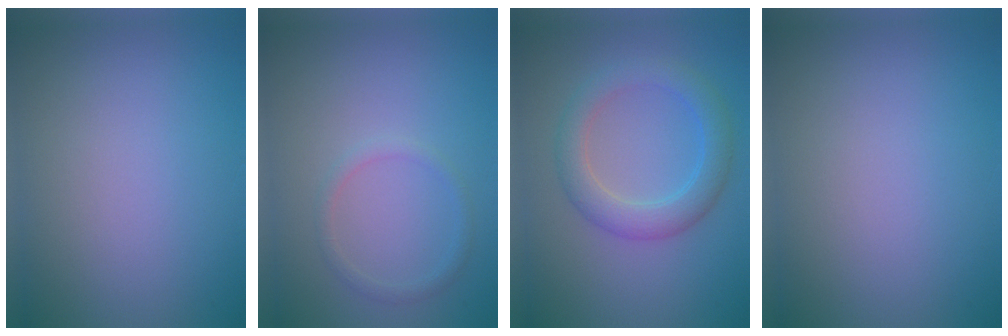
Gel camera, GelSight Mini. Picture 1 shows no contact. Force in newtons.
{"total": 1.2, "press": 1.2, "slide": 0.0}
{"total": 3.9, "press": 3.9, "slide": 0.1}
{"total": 0.0}